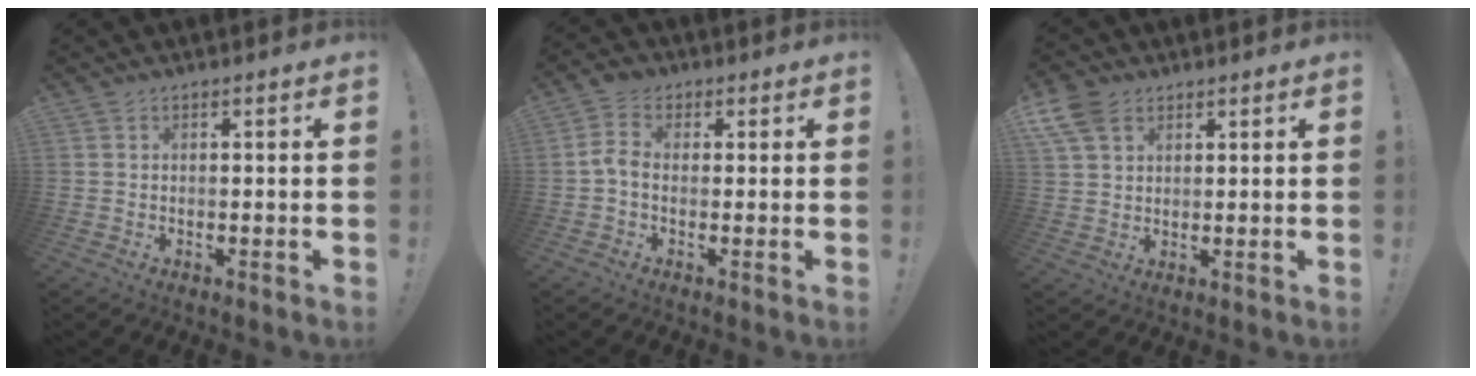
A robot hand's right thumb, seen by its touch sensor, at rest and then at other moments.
{"total": 5.2, "force": [-0.2, 4.0, 3.4], "torque": [-0.077, 0.010, -0.003]}
{"total": 8.1, "force": [4.4, 5.3, 4.3], "torque": [-0.086, -0.009, 0.087]}